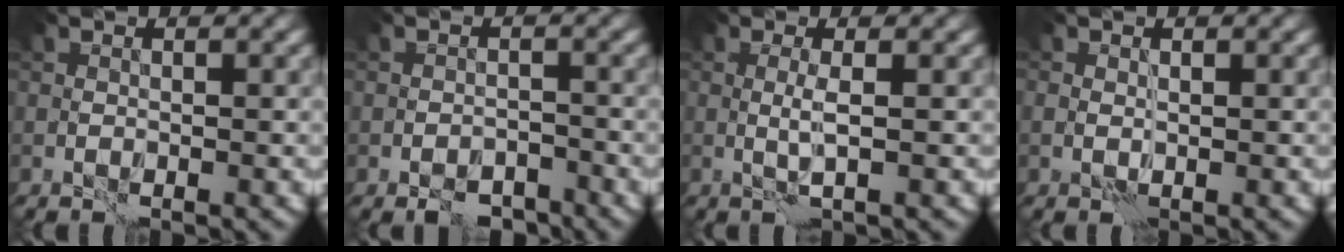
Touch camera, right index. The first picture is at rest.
{"total": 3.0, "force": [-2.4, 1.4, 1.2], "torque": [-0.012, -0.003, -0.038]}
{"total": 1.4, "force": [0.4, -0.2, 1.3], "torque": [-0.028, -0.004, 0.007]}
{"total": 0.6, "force": [0.3, 0.3, 0.4], "torque": [-0.007, -0.002, 0.005]}